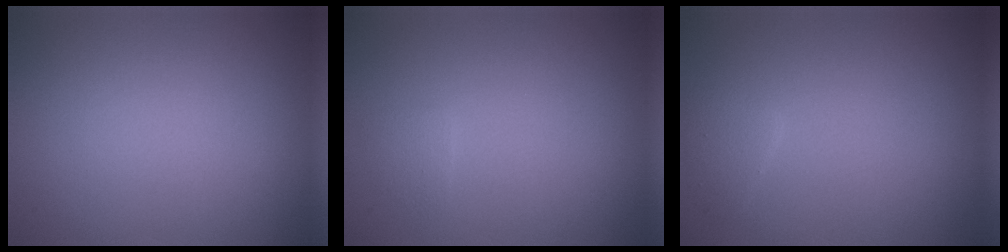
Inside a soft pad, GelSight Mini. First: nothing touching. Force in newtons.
{"total": 0.8, "press": 0.8, "slide": 0.1}
{"total": 1.2, "press": 1.2, "slide": 0.1}